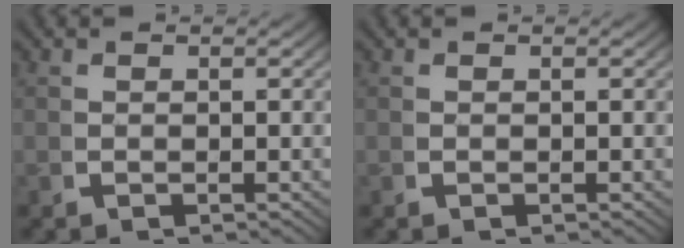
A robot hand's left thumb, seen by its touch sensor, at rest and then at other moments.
{"total": 0.0}